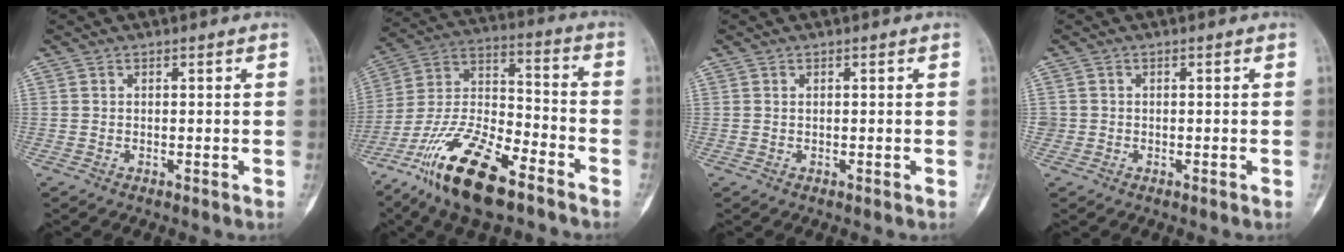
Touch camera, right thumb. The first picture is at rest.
{"total": 20.2, "force": [-13.1, 7.4, 13.5], "torque": [-0.258, 0.068, -0.241]}
{"total": 0.0}
{"total": 1.3, "force": [-0.3, 1.2, -0.1], "torque": [0.014, 0.008, -0.009]}